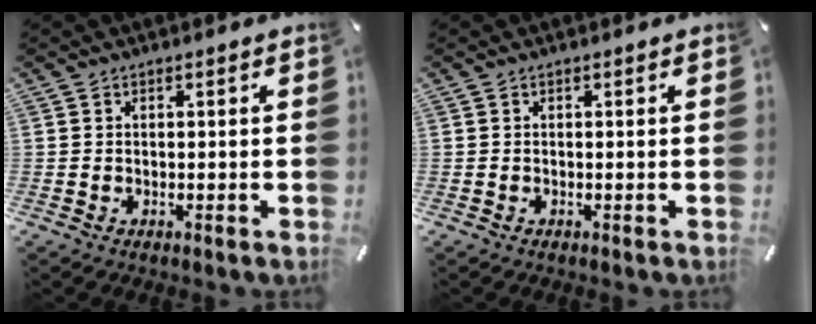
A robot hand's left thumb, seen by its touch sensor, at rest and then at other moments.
{"total": 0.0}